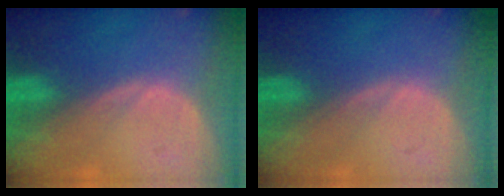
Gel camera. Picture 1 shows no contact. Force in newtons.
{"total": 0.0}